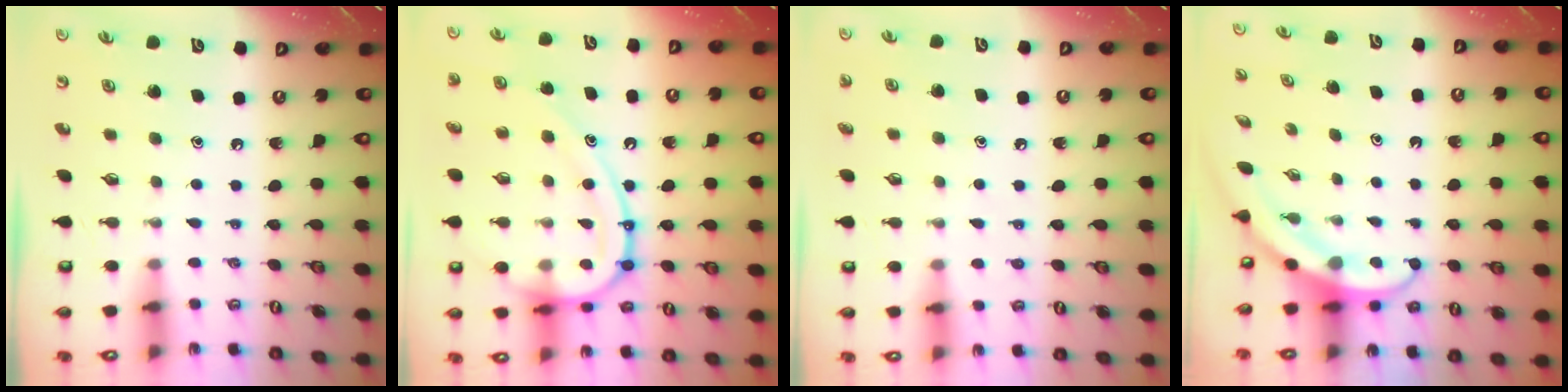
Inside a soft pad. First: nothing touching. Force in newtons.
{"total": 17.9, "press": 17.8, "slide": 2.1}
{"total": 4.3, "press": 4.2, "slide": 0.5}
{"total": 3.7, "press": 3.7, "slide": 0.3}